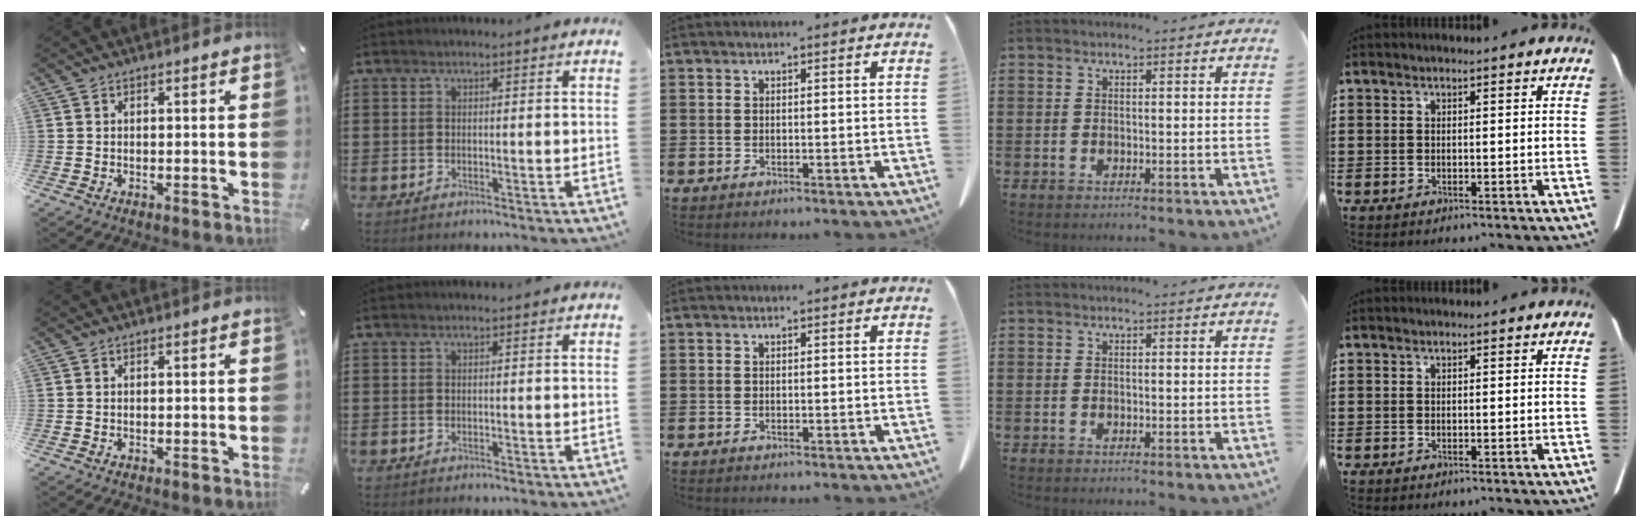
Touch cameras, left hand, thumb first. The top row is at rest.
{}